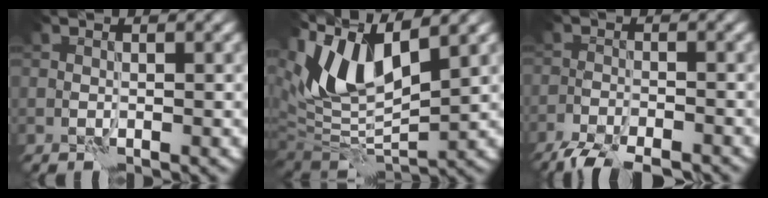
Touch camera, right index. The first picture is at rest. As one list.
[{"total": 9.6, "force": [4.4, 4.0, 7.6], "torque": [-0.152, 0.004, 0.080]}, {"total": 5.5, "force": [-4.9, 1.1, 2.3], "torque": [-0.043, -0.017, -0.085]}]